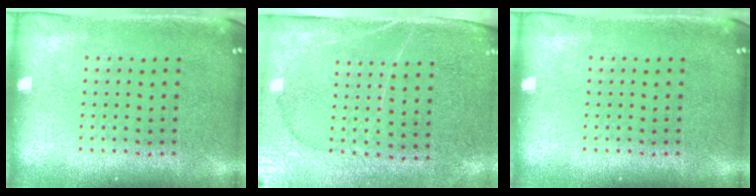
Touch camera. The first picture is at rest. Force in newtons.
{"total": 2.9, "press": 2.7, "slide": 1.2}
{"total": 0.0}